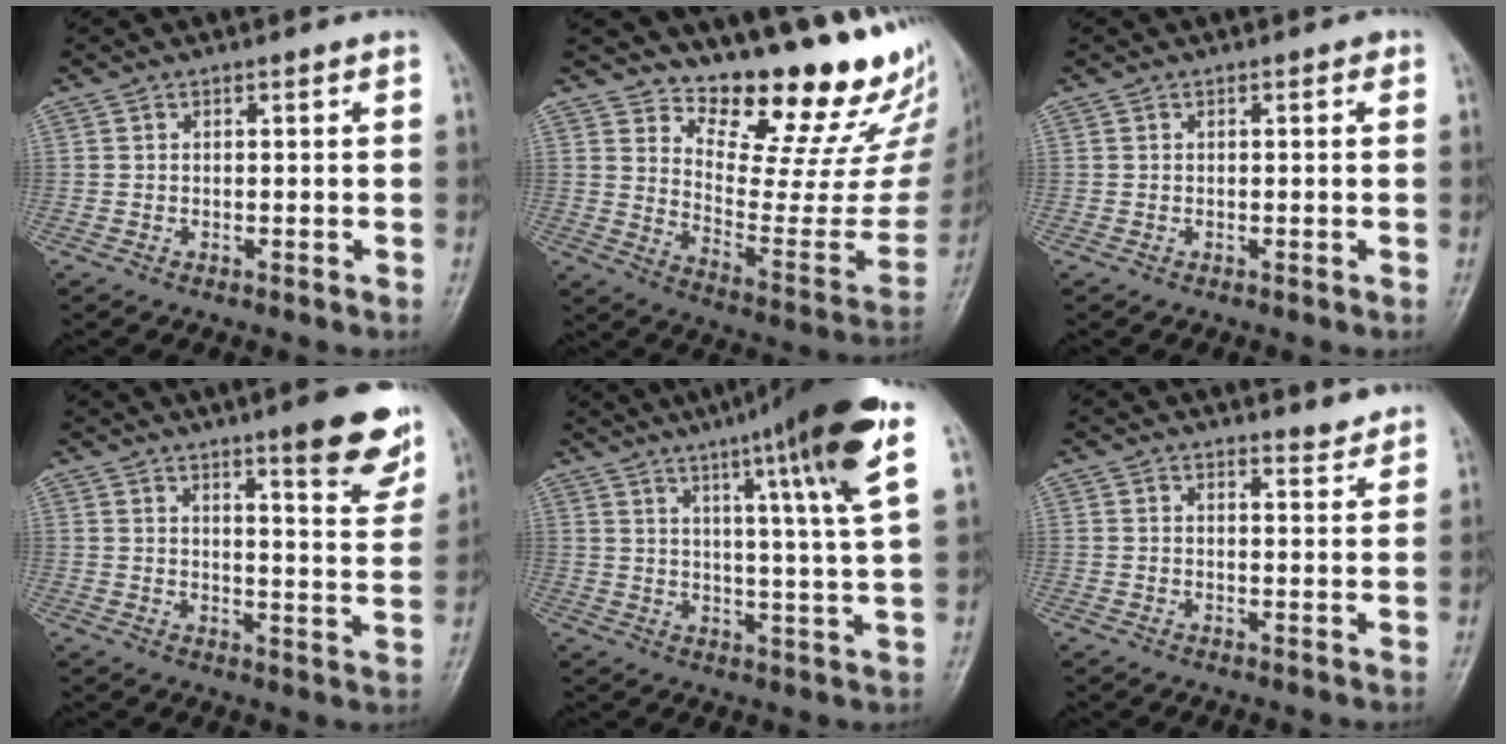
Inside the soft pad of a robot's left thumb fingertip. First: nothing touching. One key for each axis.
{"total": 21.1, "fx": 18.4, "fy": 6.1, "fz": 8.4, "tx": -0.067, "ty": -0.169, "tz": 0.252}
{"total": 0.6, "fx": 0.2, "fy": 0.3, "fz": 0.4, "tx": -0.004, "ty": 0.001, "tz": 0.000}
{"total": 11.6, "fx": 7.7, "fy": 2.0, "fz": 8.5, "tx": -0.082, "ty": -0.046, "tz": 0.102}
{"total": 18.6, "fx": 9.7, "fy": 0.8, "fz": 15.9, "tx": -0.228, "ty": -0.029, "tz": 0.130}
{"total": 2.6, "fx": 2.6, "fy": 0.4, "fz": 0.3, "tx": 0.003, "ty": -0.027, "tz": 0.032}